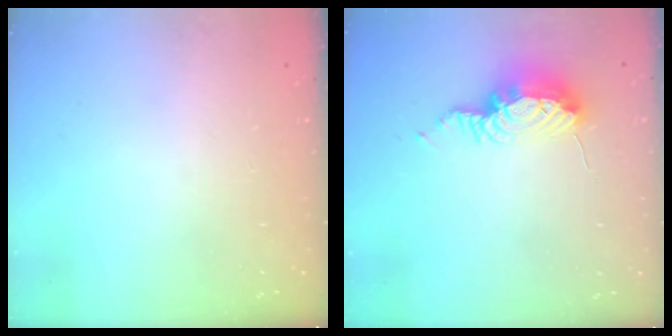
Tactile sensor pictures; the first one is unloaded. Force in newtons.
{"total": 8.7, "press": 8.6, "slide": 1.1}